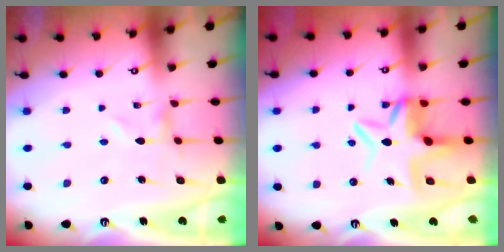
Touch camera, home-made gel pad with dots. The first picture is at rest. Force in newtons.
{"total": 7.9, "press": 7.4, "slide": 2.6}